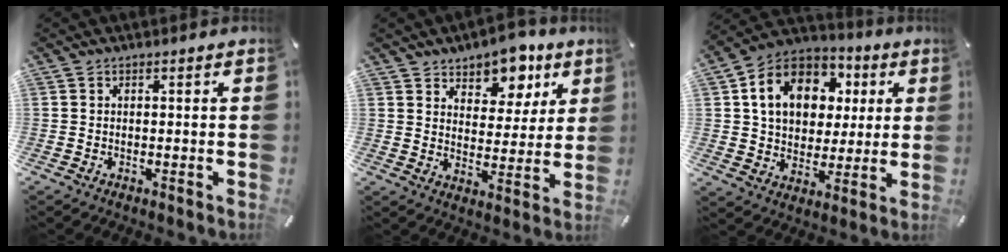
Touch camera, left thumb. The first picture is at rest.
{"total": 9.1, "force": [7.0, 5.4, 1.9], "torque": [-0.015, -0.063, 0.122]}
{"total": 14.1, "force": [4.4, 11.2, 7.3], "torque": [-0.141, -0.004, 0.085]}